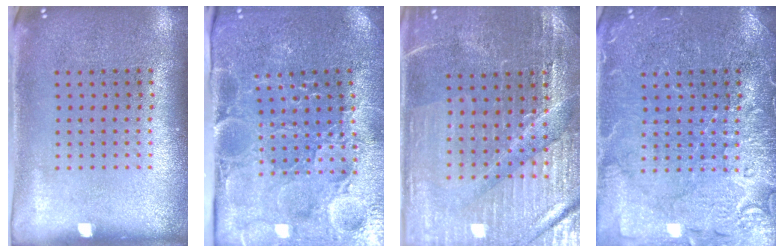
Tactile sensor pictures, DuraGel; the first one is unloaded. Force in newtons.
{"total": 3.8, "press": 3.8, "slide": 0.5}
{"total": 3.4, "press": 3.3, "slide": 0.4}
{"total": 5.2, "press": 5.2, "slide": 0.7}